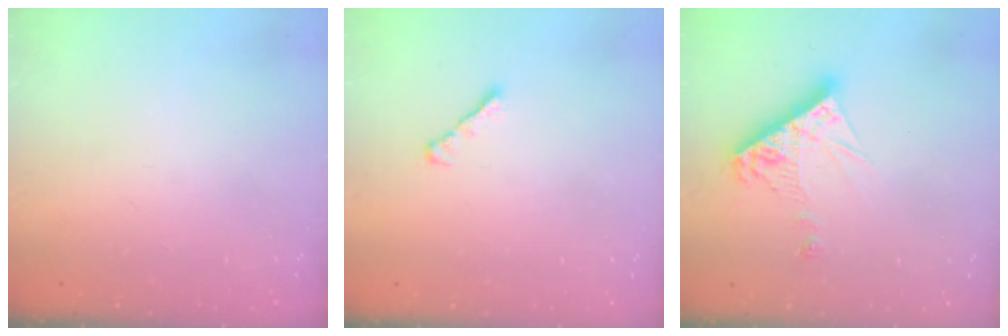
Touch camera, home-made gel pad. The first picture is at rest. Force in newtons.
{"total": 2.5, "press": 2.4, "slide": 0.6}
{"total": 11.7, "press": 11.6, "slide": 1.1}